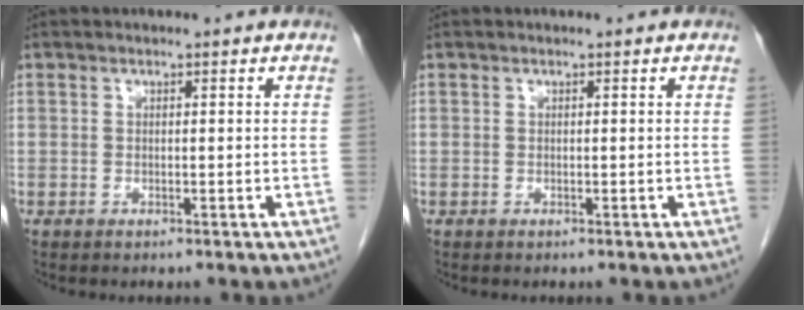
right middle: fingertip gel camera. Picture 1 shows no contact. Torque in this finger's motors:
{"motor_torque": [0.00, 0.00, 0.00, 0.00]}